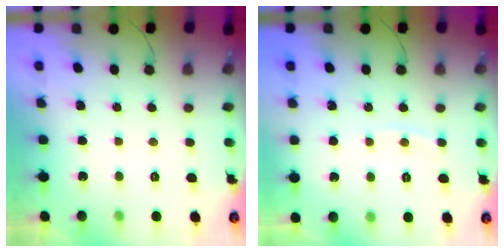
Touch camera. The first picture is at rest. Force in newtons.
{"total": 3.4, "press": 3.4, "slide": 0.5}